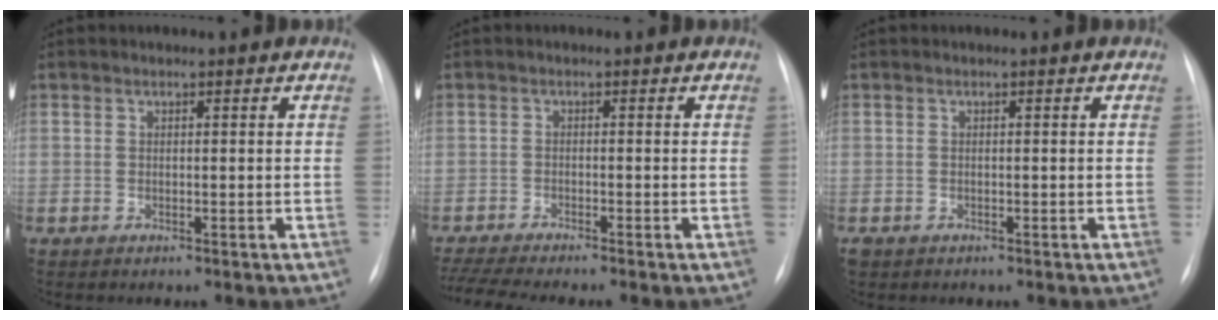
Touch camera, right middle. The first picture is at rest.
{"total": 7.6, "force": [-6.6, -0.4, 3.7], "torque": [-0.064, -0.013, -0.108]}
{"total": 1.0, "force": [-0.6, 0.7, 0.3], "torque": [-0.008, 0.001, -0.006]}